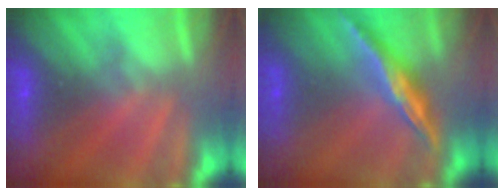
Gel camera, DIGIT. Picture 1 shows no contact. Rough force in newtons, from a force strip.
{"total": 1.6}